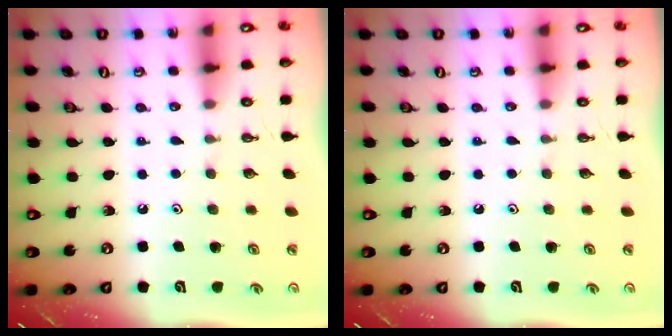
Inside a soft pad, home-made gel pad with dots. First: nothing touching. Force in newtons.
{"total": 0.0}